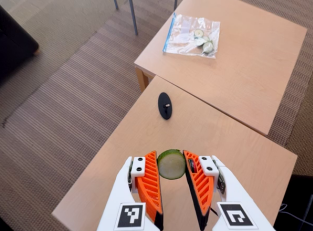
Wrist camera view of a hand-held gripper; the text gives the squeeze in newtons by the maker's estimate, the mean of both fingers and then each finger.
{"total": 8.3, "left": 7.8, "right": 8.7}